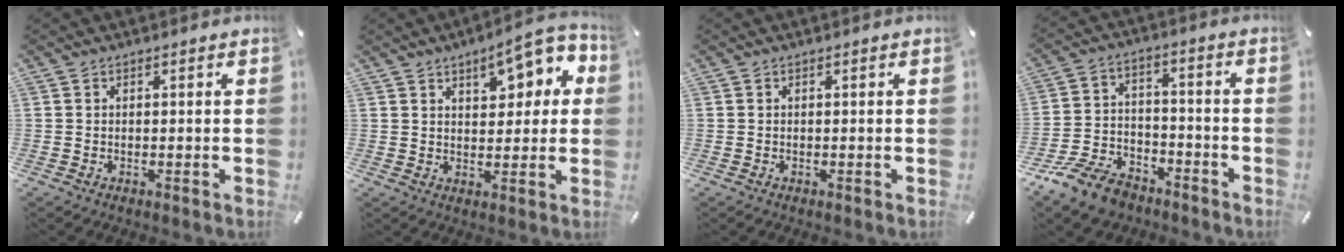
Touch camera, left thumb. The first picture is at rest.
{"total": 10.8, "force": [5.5, 5.7, 7.4], "torque": [-0.084, -0.030, 0.088]}
{"total": 0.0}
{"total": 11.3, "force": [-8.4, 6.0, 4.5], "torque": [-0.086, 0.050, -0.158]}